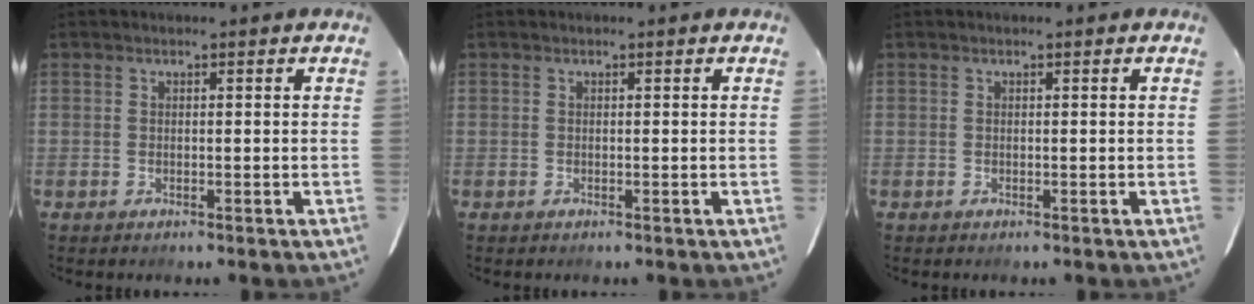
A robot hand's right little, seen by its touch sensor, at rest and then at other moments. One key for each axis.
{"total": 0.0}
{"total": 0.0}